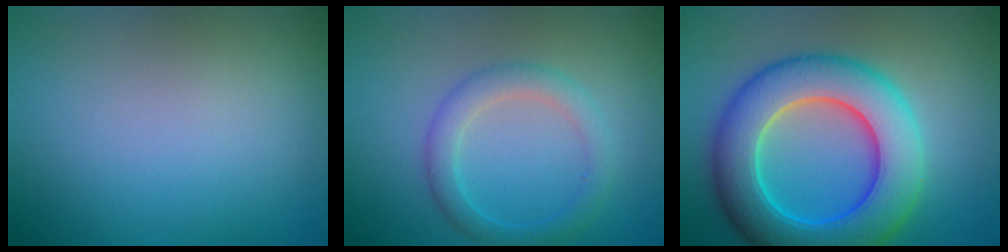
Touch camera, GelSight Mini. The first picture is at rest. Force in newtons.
{"total": 2.8, "press": 2.8, "slide": 0.0}
{"total": 10.4, "press": 10.3, "slide": 0.4}